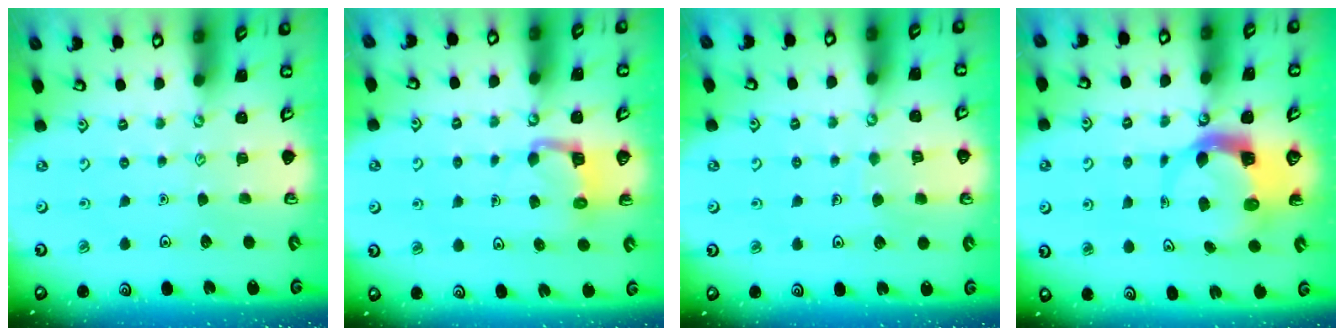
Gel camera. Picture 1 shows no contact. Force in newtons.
{"total": 4.2, "press": 4.2, "slide": 0.2}
{"total": 5.4, "press": 5.4, "slide": 0.5}
{"total": 5.7, "press": 5.6, "slide": 1.0}